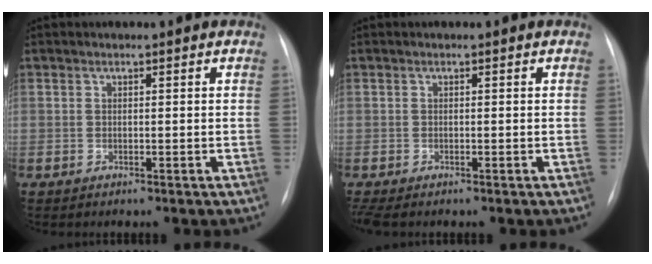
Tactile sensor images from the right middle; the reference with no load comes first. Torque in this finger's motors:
{"motor_torque": [0.50, -0.25, 0.00, 0.03]}